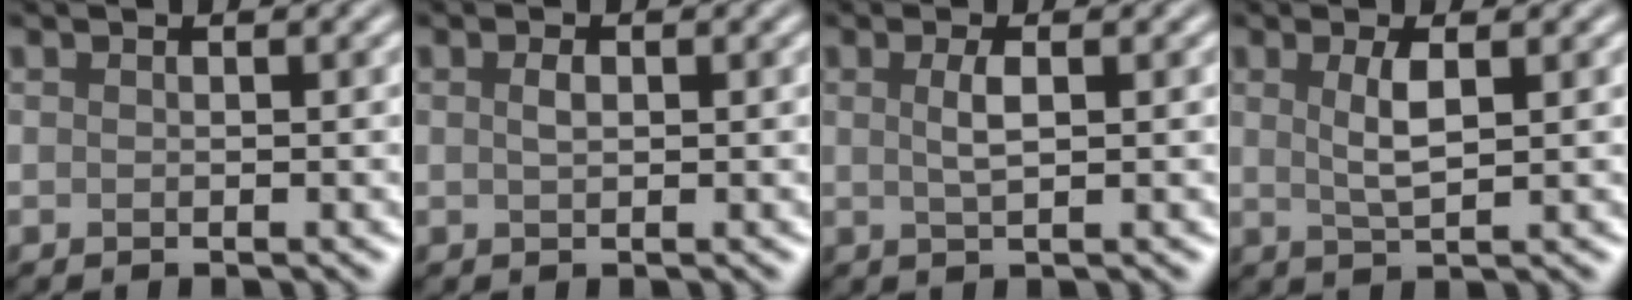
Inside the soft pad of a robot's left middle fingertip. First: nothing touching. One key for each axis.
{"total": 1.0, "fx": 0.3, "fy": 0.5, "fz": 0.8, "tx": -0.019, "ty": 0.001, "tz": 0.006}
{"total": 1.9, "fx": 0.5, "fy": 0.5, "fz": 1.7, "tx": -0.033, "ty": 0.002, "tz": 0.010}
{"total": 2.6, "fx": 0.8, "fy": 0.7, "fz": 2.4, "tx": -0.047, "ty": -0.002, "tz": 0.017}